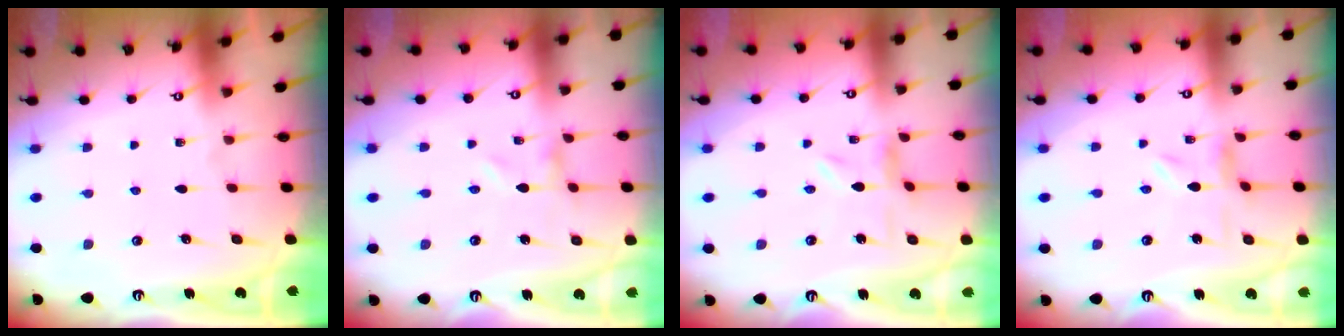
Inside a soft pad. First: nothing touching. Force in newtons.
{"total": 0.0}
{"total": 1.7, "press": 1.7, "slide": 0.3}
{"total": 1.7, "press": 1.7, "slide": 0.3}